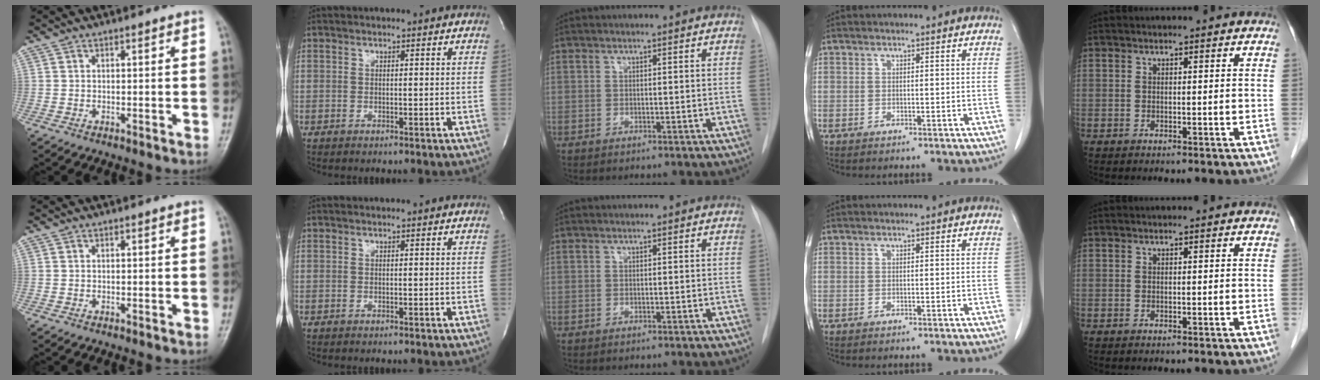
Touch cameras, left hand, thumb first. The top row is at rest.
{}